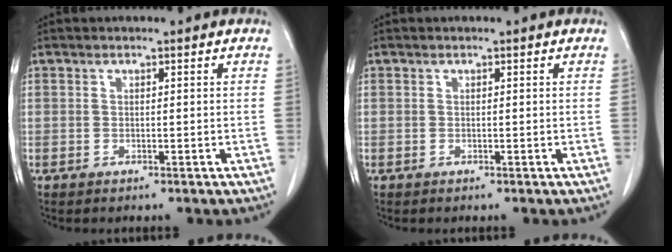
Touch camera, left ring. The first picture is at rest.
{"total": 0.0}